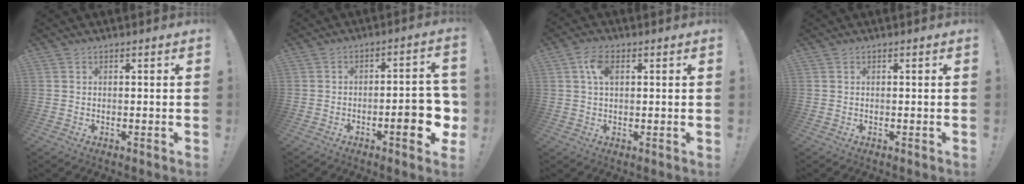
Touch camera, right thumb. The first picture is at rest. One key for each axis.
{"total": 11.1, "fx": -3.2, "fy": 2.9, "fz": 10.2, "tx": -0.122, "ty": 0.004, "tz": -0.047}
{"total": 5.6, "fx": 1.7, "fy": 3.2, "fz": 4.2, "tx": -0.079, "ty": 0.005, "tz": 0.031}
{"total": 0.0}